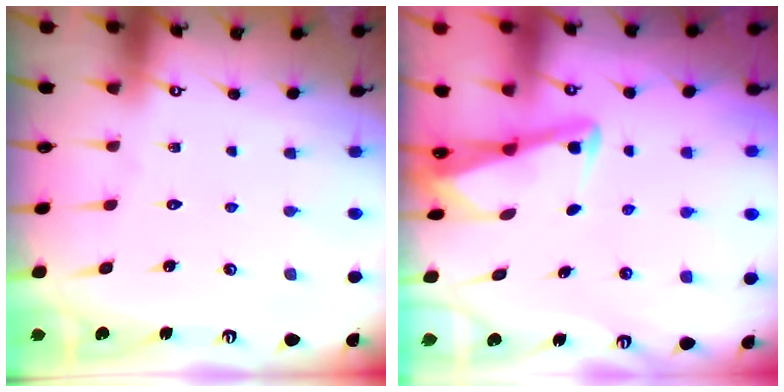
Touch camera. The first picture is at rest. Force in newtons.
{"total": 2.9, "press": 2.8, "slide": 0.4}